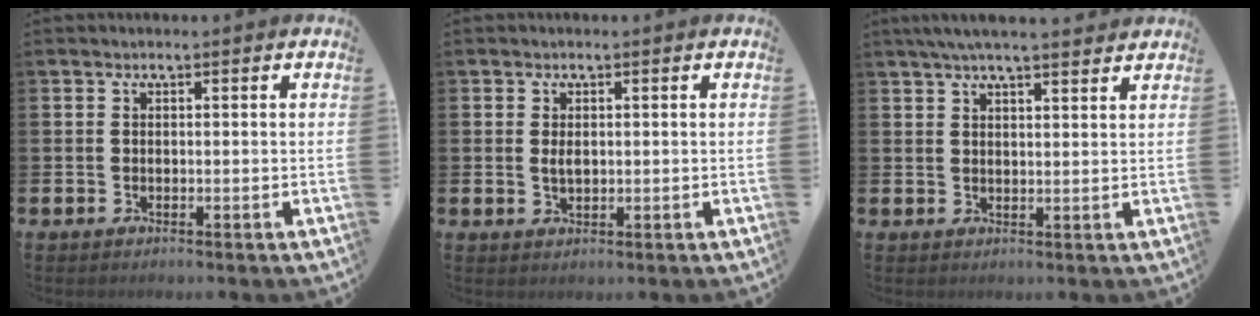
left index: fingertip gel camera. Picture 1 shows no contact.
{"total": 1.3, "force": [0.3, 0.7, 1.0], "torque": [-0.007, -0.001, 0.002]}
{"total": 4.5, "force": [4.1, 0.2, 1.8], "torque": [-0.041, -0.009, 0.074]}